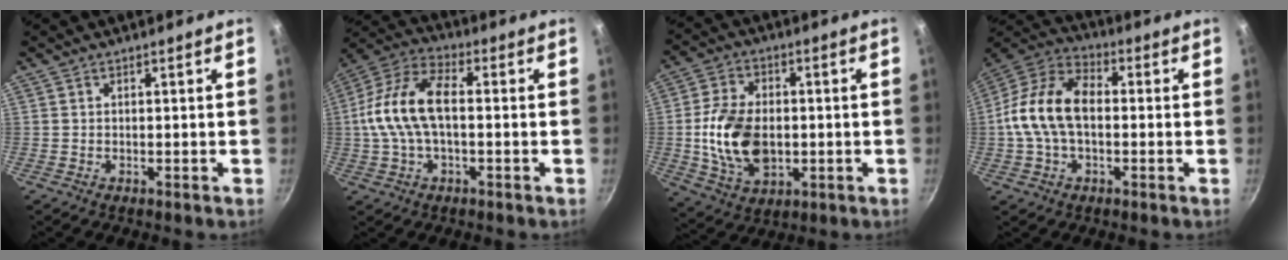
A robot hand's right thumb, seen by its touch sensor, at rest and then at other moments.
{"total": 14.1, "force": [-0.2, 7.4, 12.0], "torque": [-0.230, 0.038, -0.019]}
{"total": 14.4, "force": [-1.0, 9.5, 10.8], "torque": [-0.182, 0.003, -0.013]}
{"total": 14.5, "force": [-0.4, 9.1, 11.3], "torque": [-0.193, 0.041, -0.026]}